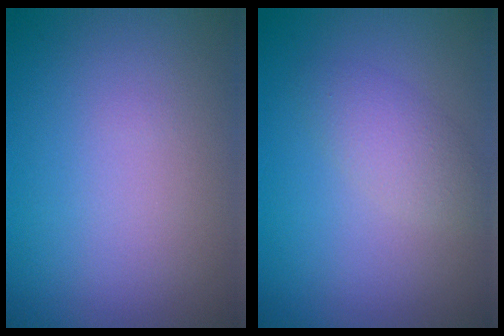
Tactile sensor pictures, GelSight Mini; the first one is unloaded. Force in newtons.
{"total": 2.4, "press": 2.4, "slide": 0.0}